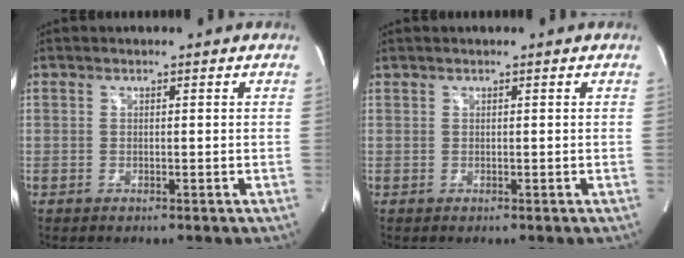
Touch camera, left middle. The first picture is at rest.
{"total": 0.0}